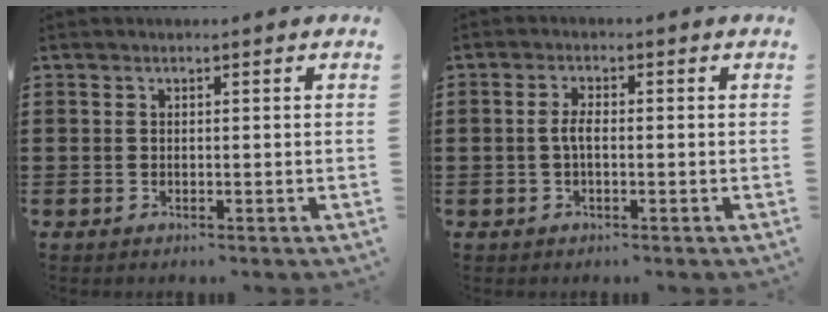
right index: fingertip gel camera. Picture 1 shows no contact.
{"total": 2.5, "force": [-0.4, 0.8, 2.3], "torque": [-0.057, -0.004, -0.013]}